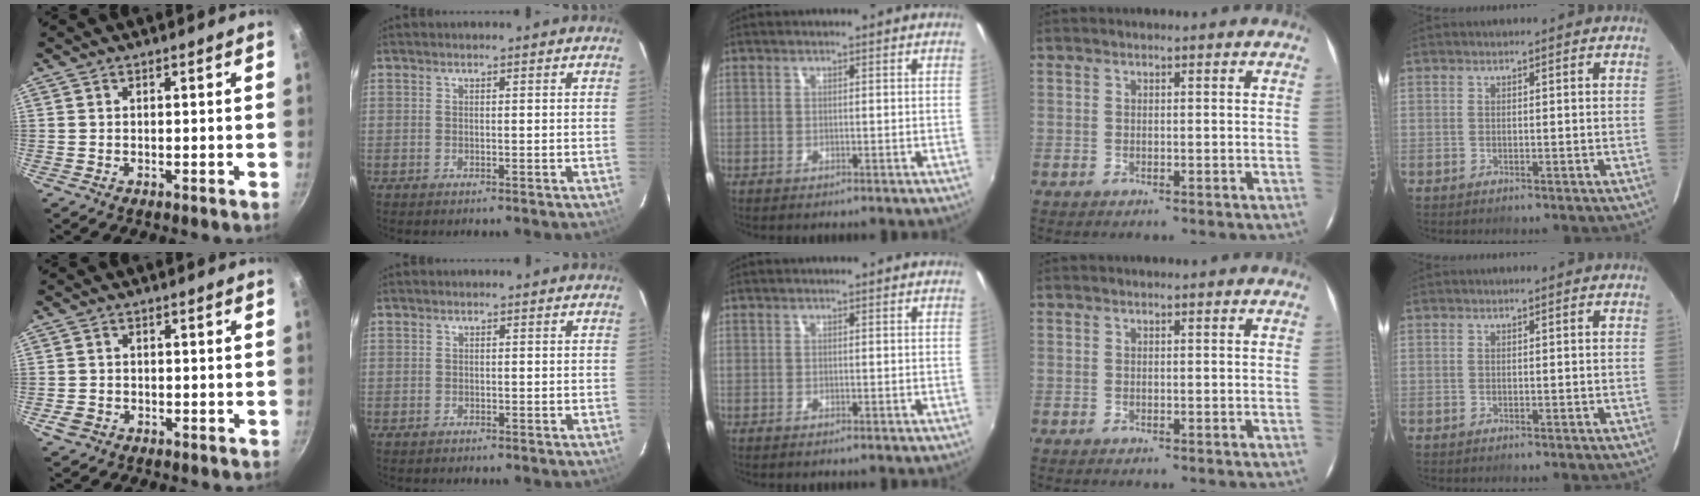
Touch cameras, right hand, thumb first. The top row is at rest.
{"thumb": {"total": 2.9, "force": [-1.3, 2.3, 1.2], "torque": [-0.020, 0.013, -0.020]}, "index": {"total": 0.8, "force": [-0.4, 0.6, -0.3], "torque": [0.001, 0.002, -0.004]}}